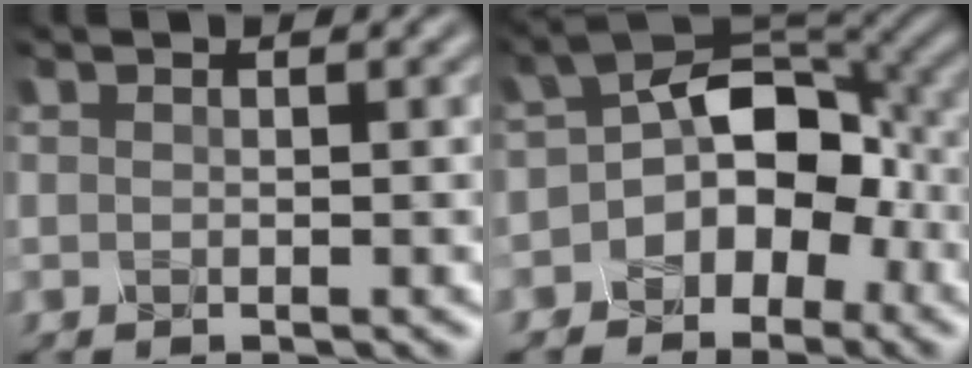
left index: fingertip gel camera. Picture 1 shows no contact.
{"total": 6.6, "force": [-2.9, 4.7, 3.7], "torque": [-0.033, 0.020, -0.062]}